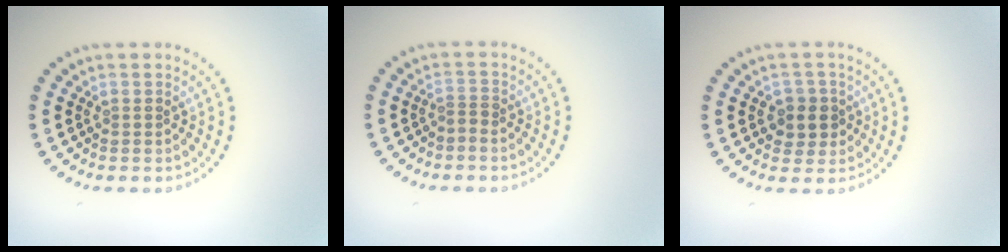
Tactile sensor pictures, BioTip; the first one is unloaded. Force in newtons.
{"total": 0.9, "press": 0.4, "slide": 0.8}
{"total": 2.4, "press": 2.3, "slide": 0.8}